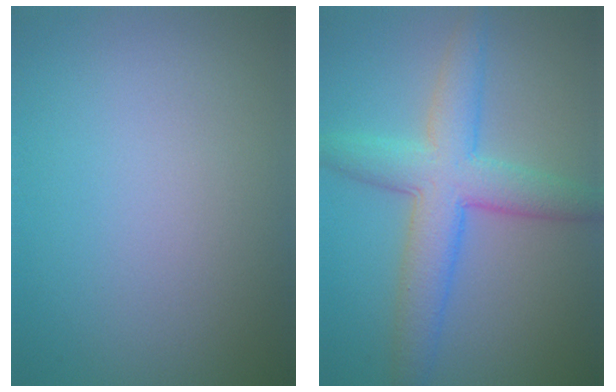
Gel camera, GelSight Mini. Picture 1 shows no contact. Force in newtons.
{"total": 6.3, "press": 6.3, "slide": 0.1}